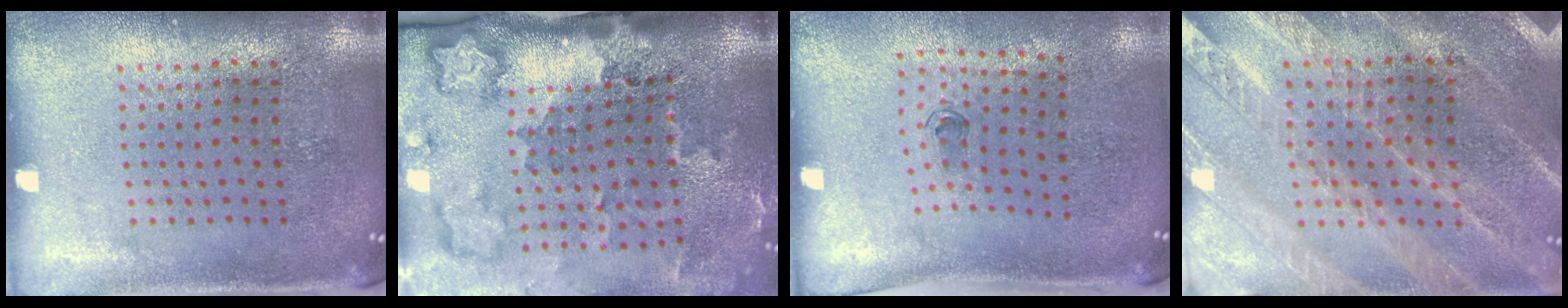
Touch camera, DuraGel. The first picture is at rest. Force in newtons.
{"total": 3.5, "press": 2.2, "slide": 2.7}
{"total": 0.6, "press": 0.4, "slide": 0.5}
{"total": 2.2, "press": 2.2, "slide": 0.2}